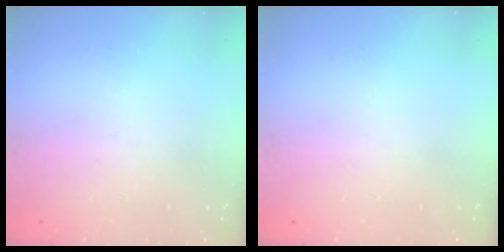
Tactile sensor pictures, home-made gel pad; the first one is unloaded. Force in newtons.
{"total": 0.0}